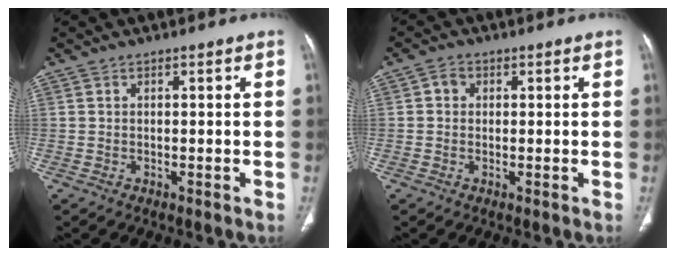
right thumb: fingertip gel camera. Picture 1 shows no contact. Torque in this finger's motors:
{"motor_torque": [-0.33, 0.27, 0.04, -0.03, 0.01]}